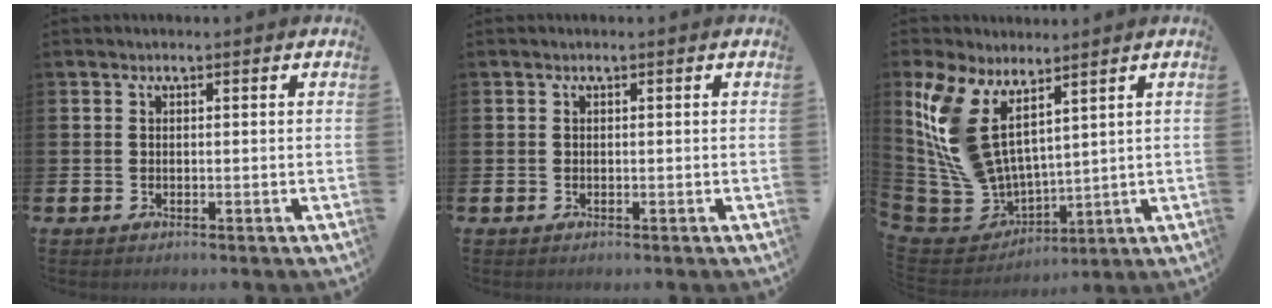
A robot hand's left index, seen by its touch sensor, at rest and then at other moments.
{"total": 0.0}
{"total": 10.4, "force": [6.3, 5.5, 6.2], "torque": [-0.164, -0.034, 0.121]}